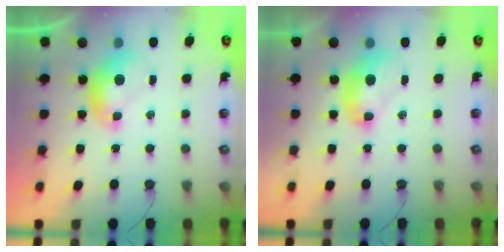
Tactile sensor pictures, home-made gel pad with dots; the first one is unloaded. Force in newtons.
{"total": 2.5, "press": 2.5, "slide": 0.1}